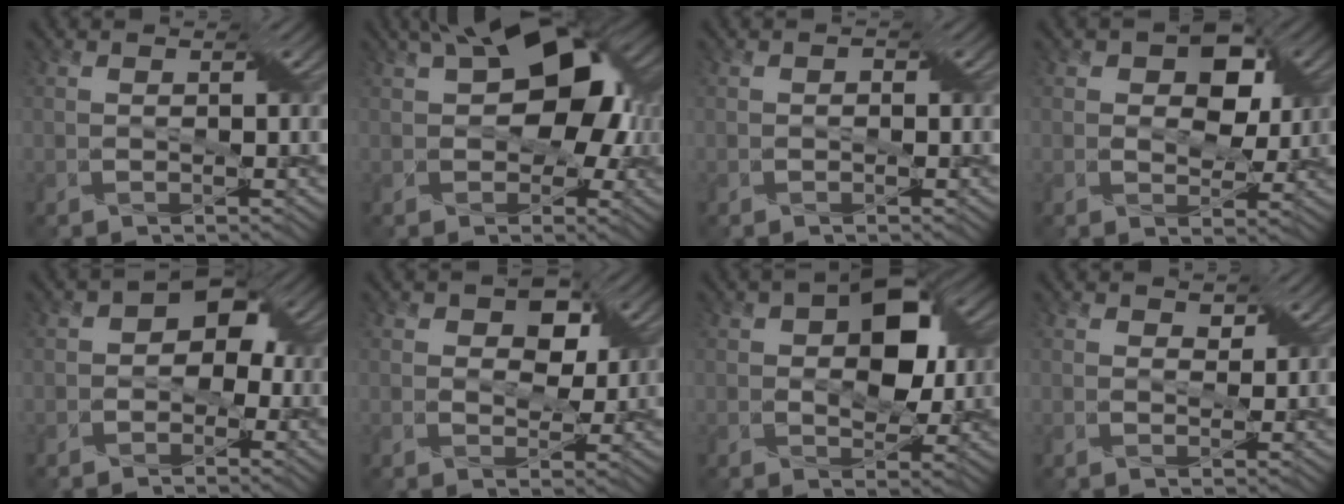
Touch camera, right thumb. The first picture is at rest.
{"total": 11.5, "force": [2.3, 6.7, 9.0], "torque": [-0.135, 0.014, 0.028]}
{"total": 0.6, "force": [-0.1, 0.5, 0.3], "torque": [-0.001, 0.000, -0.004]}
{"total": 6.1, "force": [1.9, 4.0, 4.2], "torque": [-0.056, 0.002, 0.019]}
{"total": 5.0, "force": [-0.2, 3.8, 3.2], "torque": [-0.023, 0.013, -0.016]}
{"total": 4.6, "force": [1.6, 3.1, 3.0], "torque": [-0.042, 0.000, 0.015]}
{"total": 8.1, "force": [1.6, 4.8, 6.3], "torque": [-0.089, 0.009, 0.020]}
{"total": 1.1, "force": [0.8, 0.7, 0.4], "torque": [-0.010, -0.001, 0.014]}